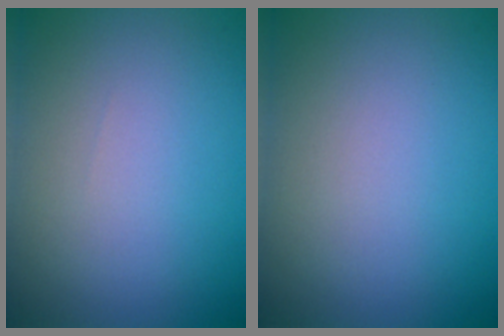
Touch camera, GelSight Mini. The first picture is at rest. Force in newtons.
{"total": 0.0}